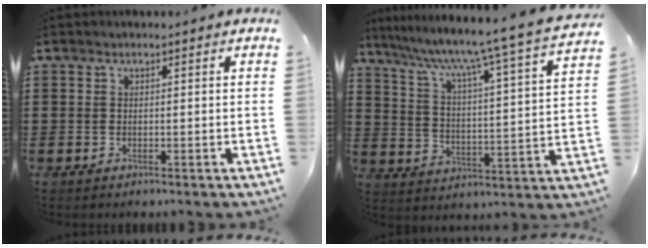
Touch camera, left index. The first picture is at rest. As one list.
[{"total": 6.9, "force": [5.6, -1.1, 3.9], "torque": [-0.100, -0.055, 0.078]}]